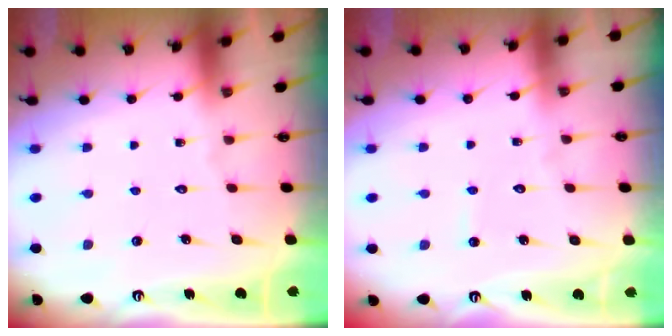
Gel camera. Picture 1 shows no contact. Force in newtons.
{"total": 2.8, "press": 2.8, "slide": 0.3}